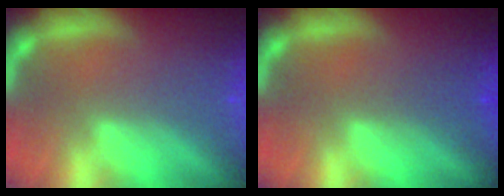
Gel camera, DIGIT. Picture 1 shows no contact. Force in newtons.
{"total": 1.5}